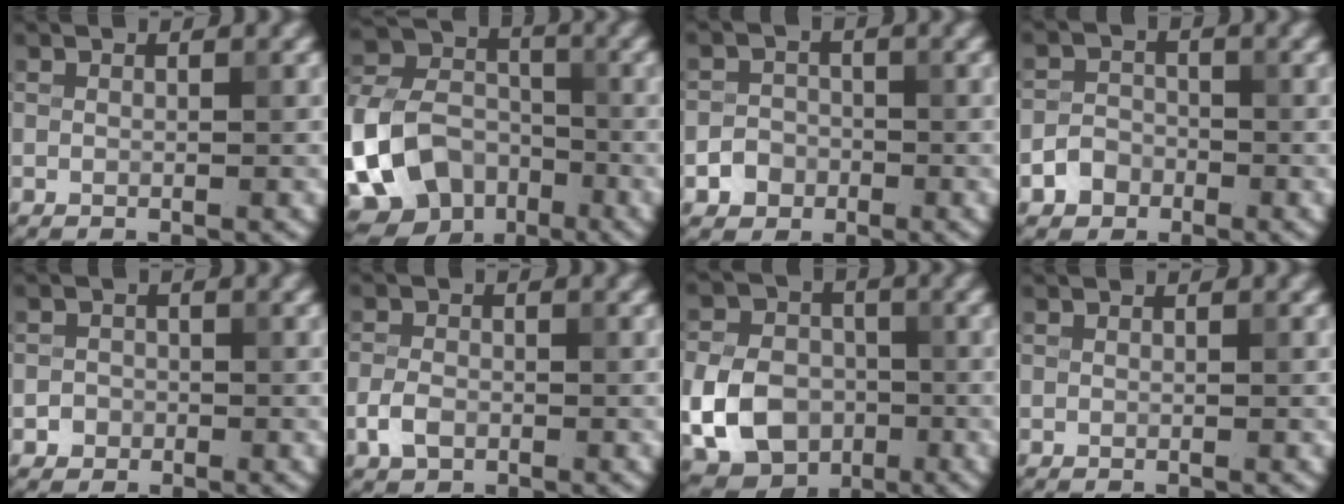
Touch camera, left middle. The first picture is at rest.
{"total": 11.2, "force": [-4.6, 8.3, 6.1], "torque": [-0.128, -0.016, -0.093]}
{"total": 2.2, "force": [-1.0, 1.9, 0.5], "torque": [0.003, 0.003, -0.021]}
{"total": 2.3, "force": [-1.3, 1.8, 0.7], "torque": [-0.005, 0.006, -0.028]}
{"total": 1.3, "force": [-0.5, 1.2, 0.1], "torque": [0.015, 0.001, -0.013]}
{"total": 2.2, "force": [-1.0, 1.5, 1.3], "torque": [-0.024, 0.001, -0.024]}
{"total": 7.6, "force": [-2.1, 5.9, 4.2], "torque": [-0.080, -0.004, -0.047]}
{"total": 0.0}